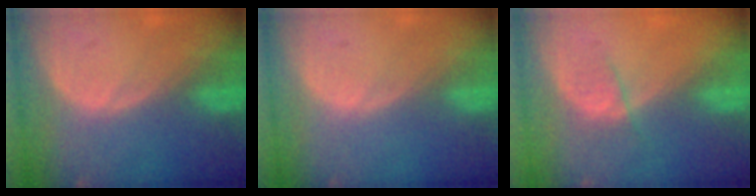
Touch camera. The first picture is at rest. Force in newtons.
{"total": 0.0}
{"total": 2.5, "press": 2.3, "slide": 0.9}